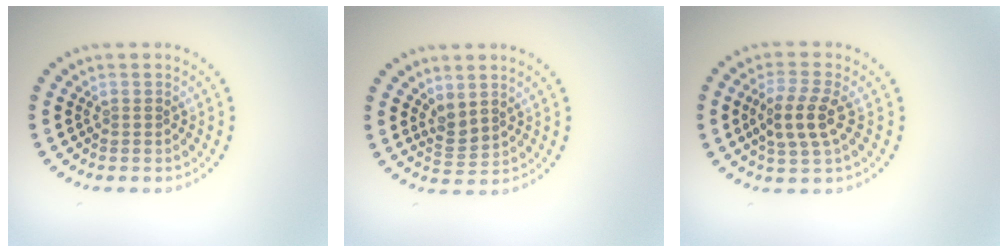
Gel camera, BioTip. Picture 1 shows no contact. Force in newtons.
{"total": 1.9, "press": 1.6, "slide": 1.1}
{"total": 3.5, "press": 3.3, "slide": 1.4}